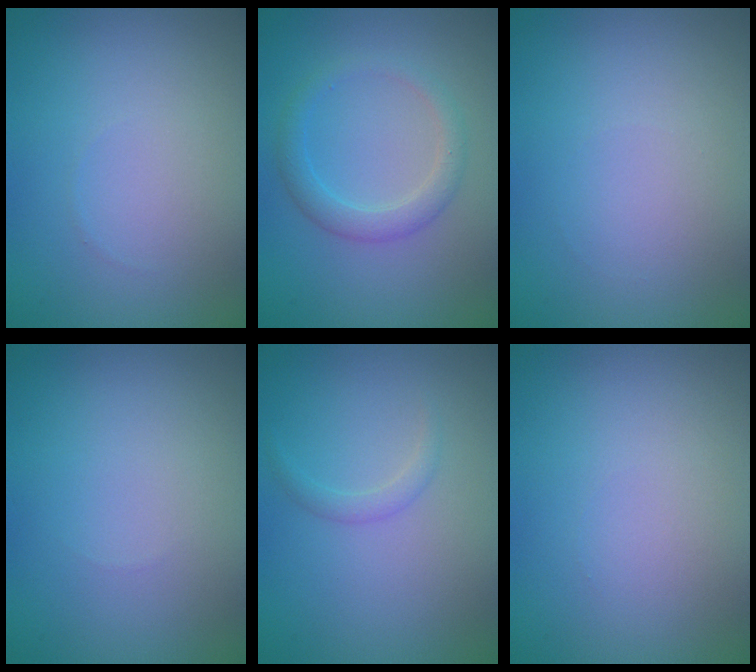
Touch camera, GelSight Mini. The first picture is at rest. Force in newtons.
{"total": 2.3, "press": 2.3, "slide": 0.1}
{"total": 0.0}
{"total": 0.0}
{"total": 1.0, "press": 1.0, "slide": 0.1}
{"total": 0.0}